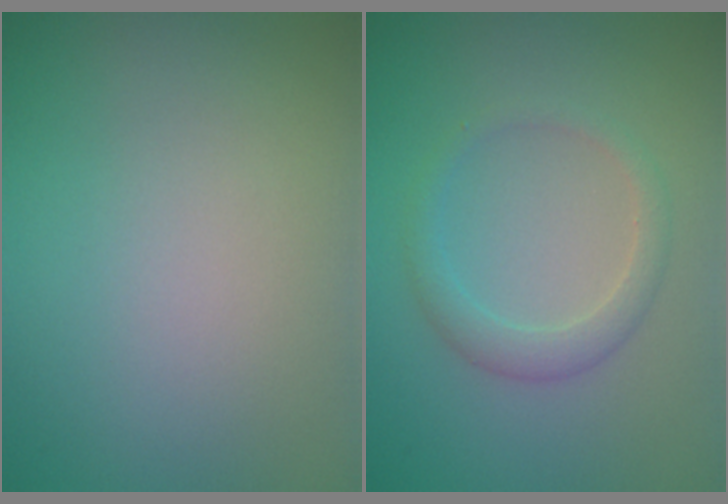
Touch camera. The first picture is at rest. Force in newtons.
{"total": 2.2, "press": 2.2, "slide": 0.1}